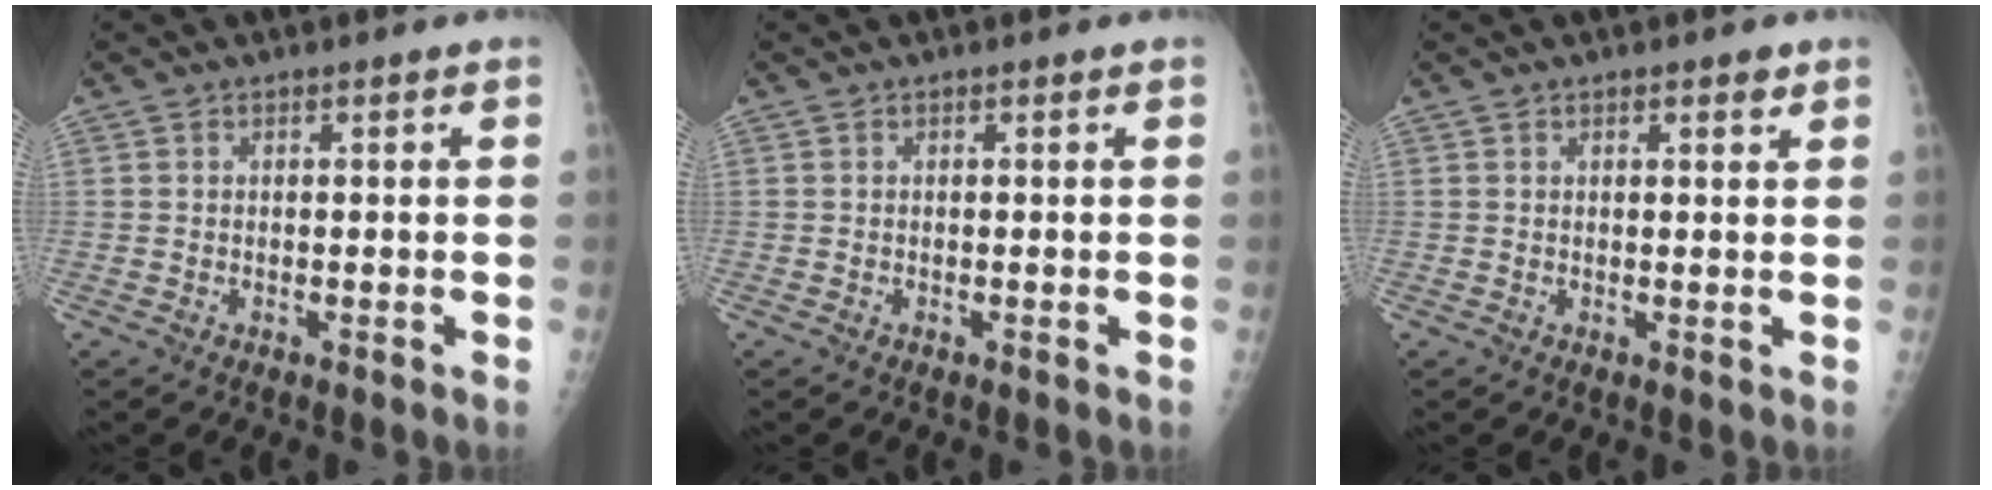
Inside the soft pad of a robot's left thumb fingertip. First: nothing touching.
{"total": 0.0}
{"total": 1.7, "force": [1.1, 0.6, 1.2], "torque": [-0.010, -0.005, 0.013]}